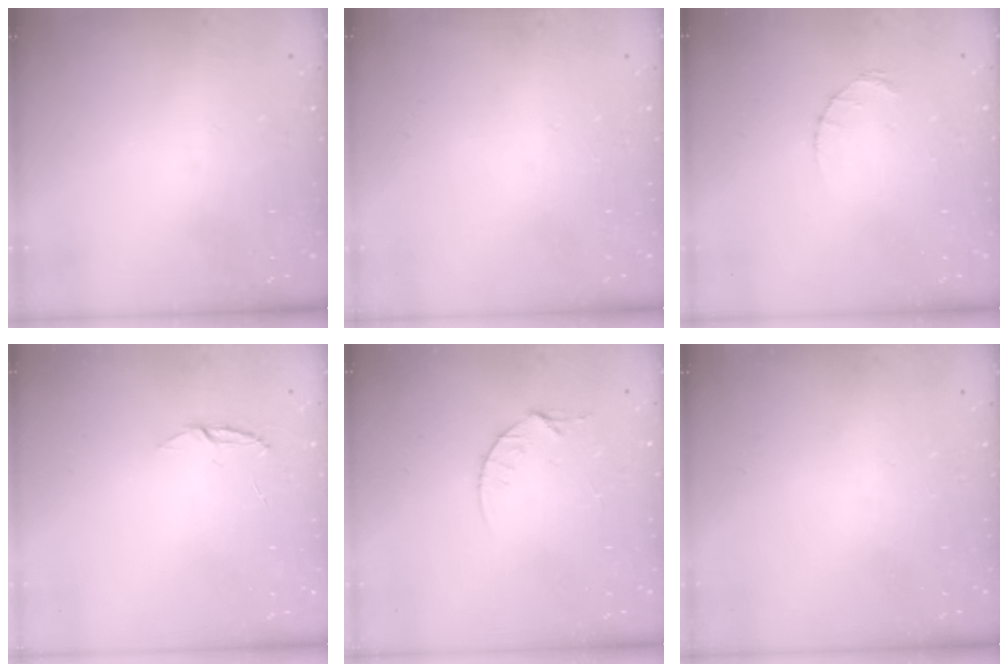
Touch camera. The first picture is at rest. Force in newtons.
{"total": 0.0}
{"total": 1.2, "press": 1.1, "slide": 0.2}
{"total": 3.9, "press": 3.8, "slide": 0.4}
{"total": 4.3, "press": 4.3, "slide": 0.5}
{"total": 0.0}